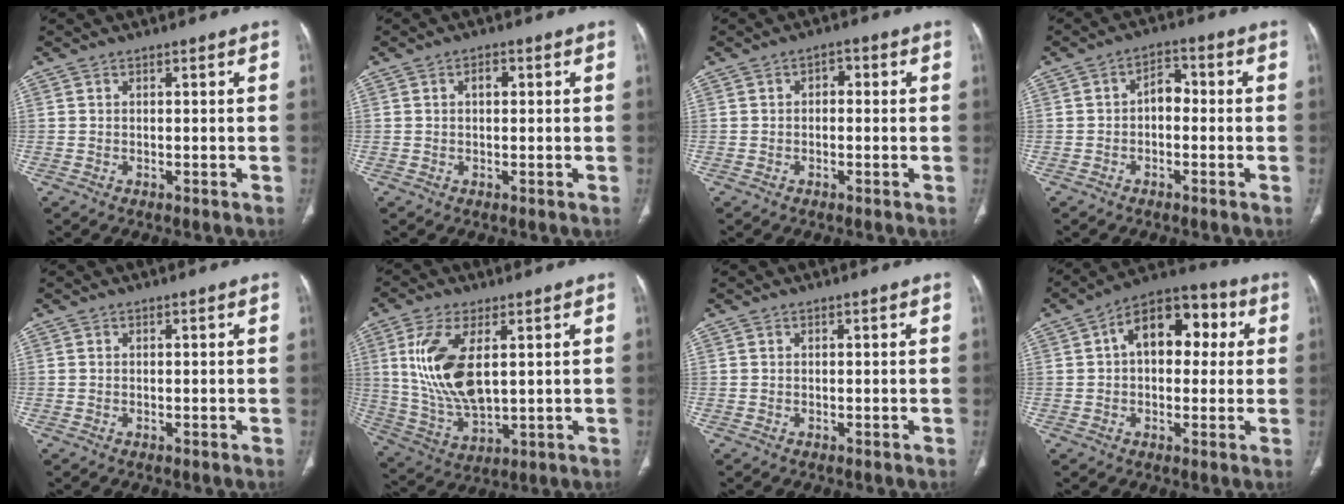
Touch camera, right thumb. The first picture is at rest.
{"total": 1.8, "force": [0.4, 1.1, 1.4], "torque": [-0.024, 0.008, 0.006]}
{"total": 2.1, "force": [0.1, 1.4, 1.5], "torque": [-0.012, 0.008, -0.007]}
{"total": 4.1, "force": [-0.6, 2.8, 3.0], "torque": [-0.032, 0.021, -0.021]}
{"total": 0.0}
{"total": 14.3, "force": [3.3, 6.7, 12.3], "torque": [-0.257, -0.017, 0.077]}
{"total": 0.0}
{"total": 13.6, "force": [2.8, 8.4, 10.2], "torque": [-0.113, 0.032, 0.032]}